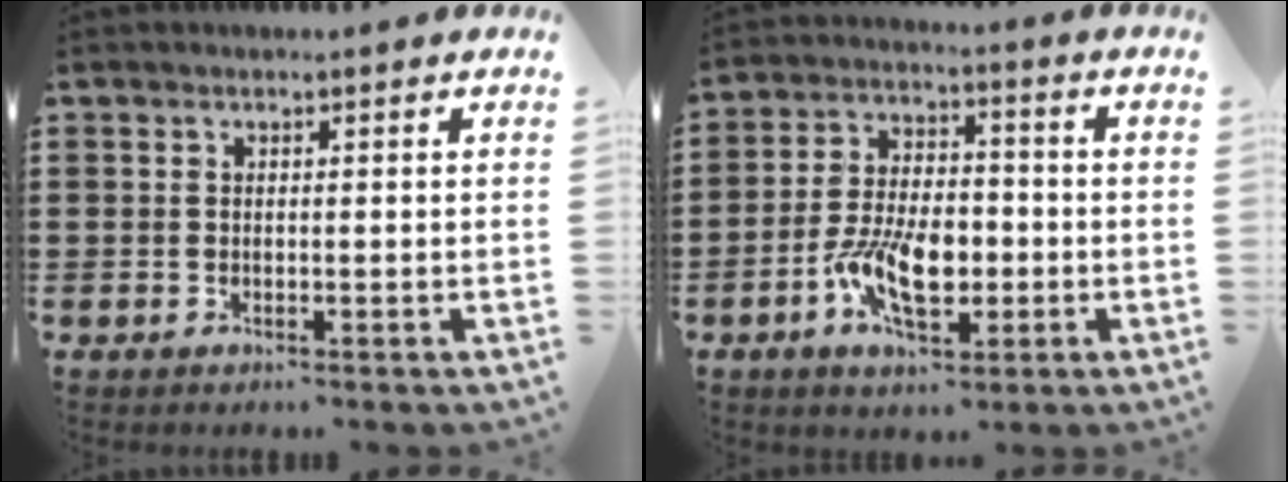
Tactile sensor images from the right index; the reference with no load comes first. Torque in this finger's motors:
{"motor_torque": [2.14, 0.00, 0.48, 0.21]}